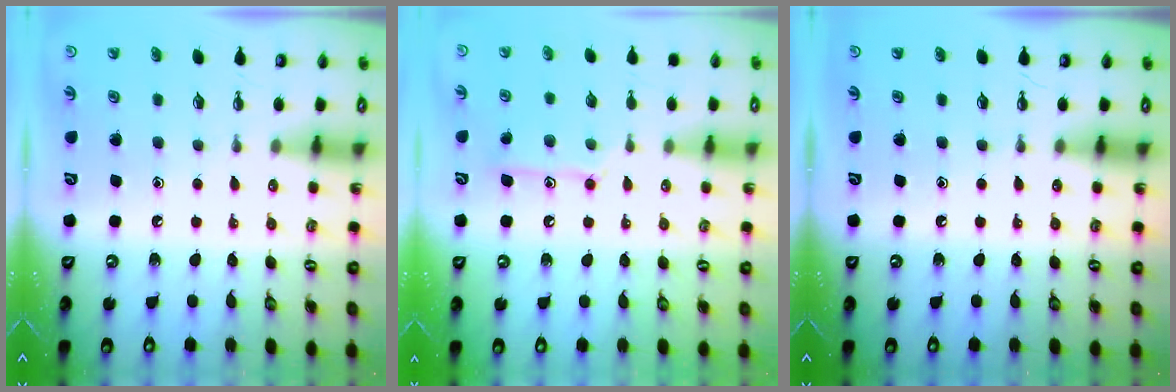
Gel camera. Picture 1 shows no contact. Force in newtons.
{"total": 10.8, "press": 10.8, "slide": 0.8}
{"total": 0.0}